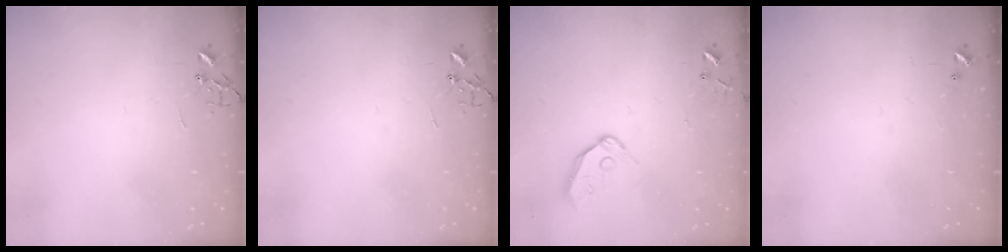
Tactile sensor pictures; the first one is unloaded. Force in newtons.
{"total": 0.0}
{"total": 8.7, "press": 8.7, "slide": 1.0}
{"total": 0.0}